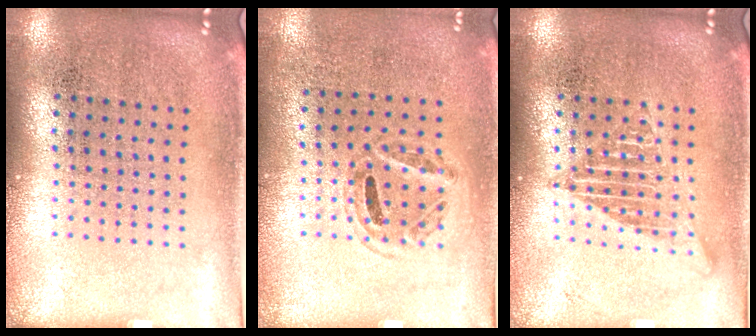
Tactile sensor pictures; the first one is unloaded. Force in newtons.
{"total": 1.0, "press": 0.7, "slide": 0.6}
{"total": 2.2, "press": 2.2, "slide": 0.2}